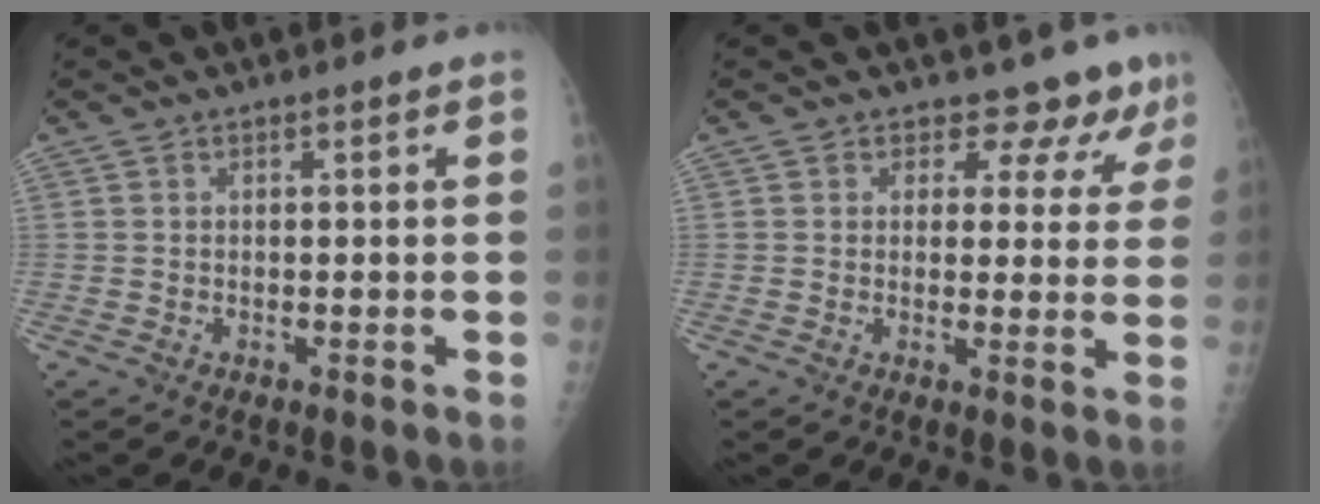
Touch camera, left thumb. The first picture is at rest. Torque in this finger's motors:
{"motor_torque": [0.24, 0.33, -0.41, -0.16, 0.03]}